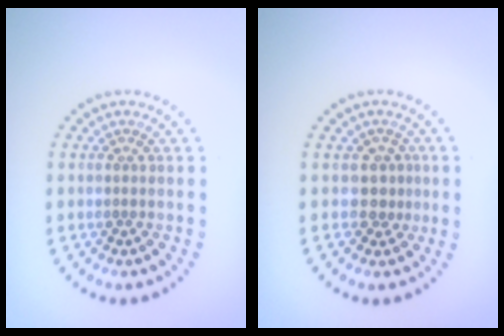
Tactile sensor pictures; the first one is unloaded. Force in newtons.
{"total": 2.1, "press": 1.5, "slide": 1.4}